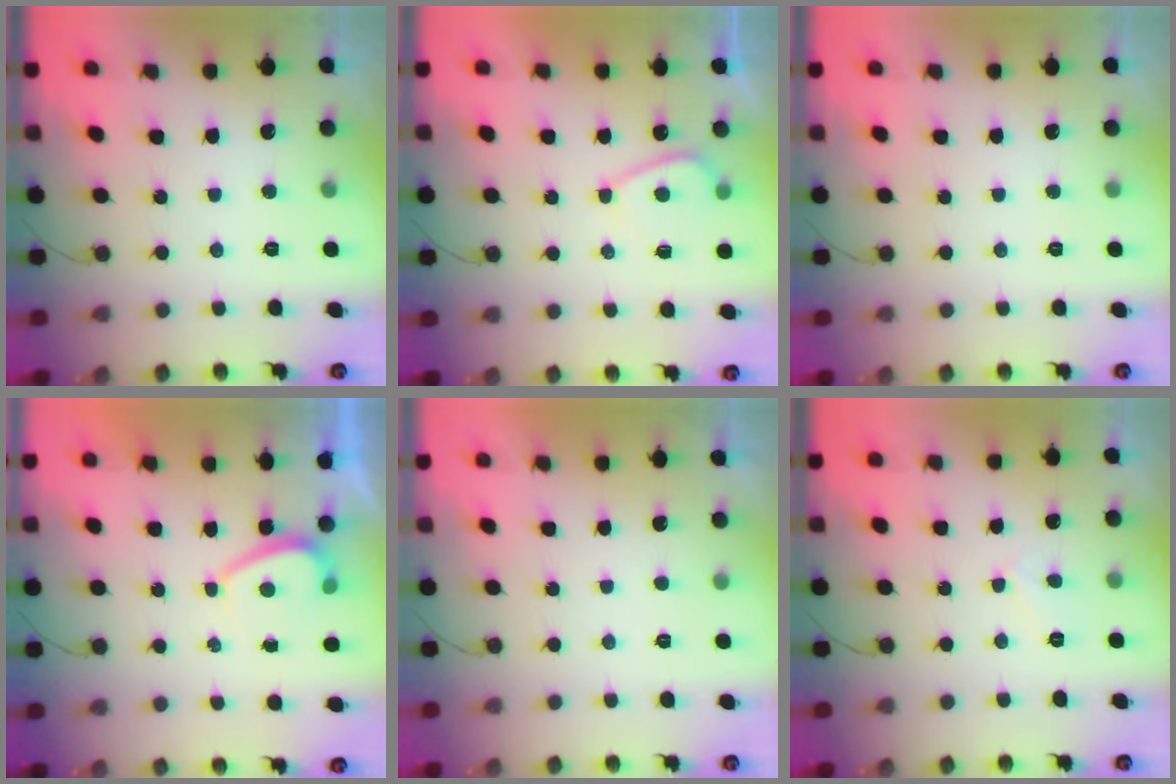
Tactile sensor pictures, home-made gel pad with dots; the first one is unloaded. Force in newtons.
{"total": 4.1, "press": 4.1, "slide": 0.5}
{"total": 0.0}
{"total": 0.9, "press": 0.7, "slide": 0.5}
{"total": 2.3, "press": 2.3, "slide": 0.4}
{"total": 2.8, "press": 2.8, "slide": 0.3}